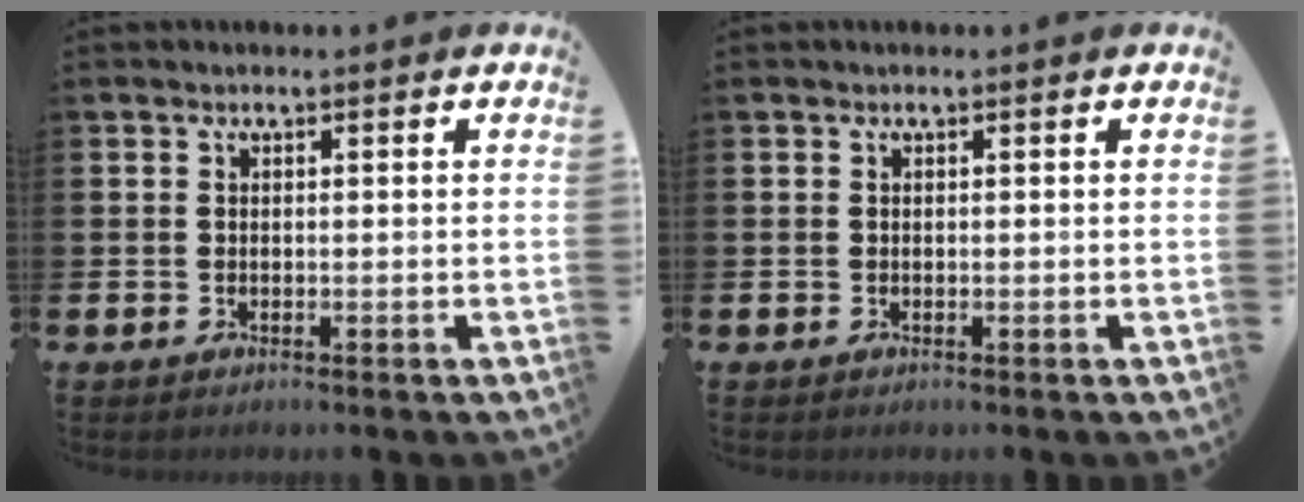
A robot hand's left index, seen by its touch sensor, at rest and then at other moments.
{"total": 0.0}